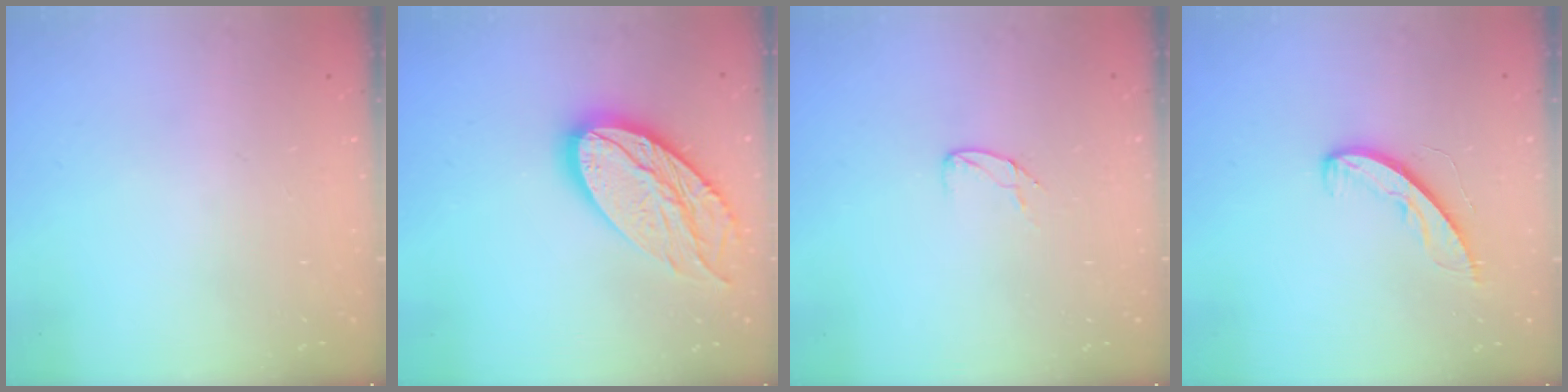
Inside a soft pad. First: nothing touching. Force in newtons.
{"total": 18.8, "press": 18.7, "slide": 1.3}
{"total": 4.9, "press": 4.9, "slide": 0.4}
{"total": 6.7, "press": 6.7, "slide": 0.5}